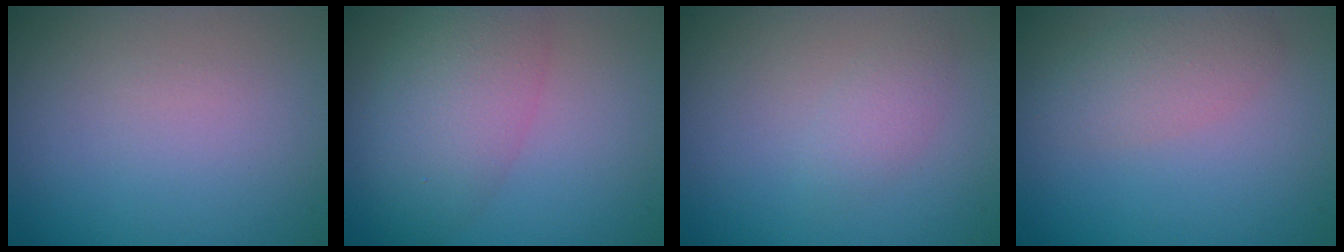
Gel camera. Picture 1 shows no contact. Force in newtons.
{"total": 6.1, "press": 6.1, "slide": 0.2}
{"total": 1.4, "press": 1.4, "slide": 0.1}
{"total": 2.8, "press": 2.8, "slide": 0.1}